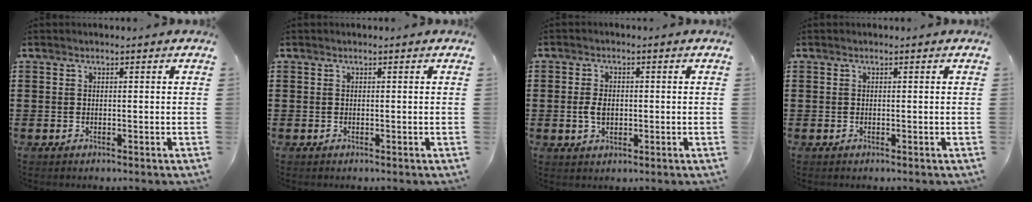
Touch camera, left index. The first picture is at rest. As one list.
[{"total": 0.0}, {"total": 3.4, "force": [-0.2, 2.2, 2.7], "torque": [-0.060, 0.003, -0.006]}, {"total": 0.0}]